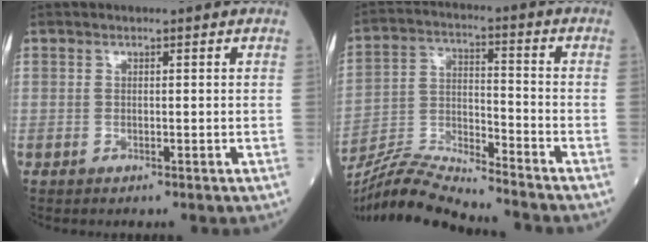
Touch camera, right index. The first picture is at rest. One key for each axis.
{"total": 11.9, "fx": -11.5, "fy": -0.6, "fz": 2.8, "tx": -0.056, "ty": 0.006, "tz": -0.218}